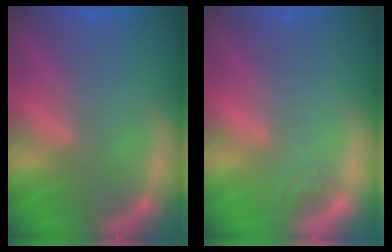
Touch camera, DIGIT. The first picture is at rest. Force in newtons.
{"total": 1.0}